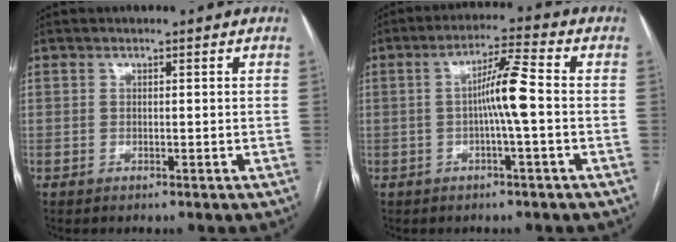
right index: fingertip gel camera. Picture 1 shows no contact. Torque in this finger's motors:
{"motor_torque": [0.26, -0.04, 0.20, 0.10]}